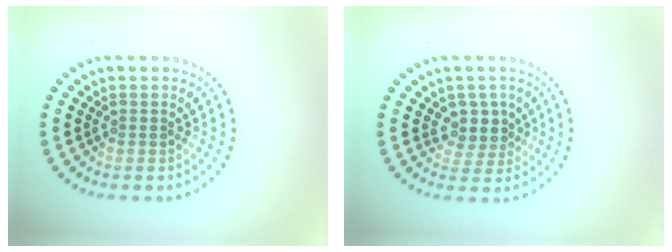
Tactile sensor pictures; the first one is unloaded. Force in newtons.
{"total": 2.7, "press": 2.2, "slide": 1.5}